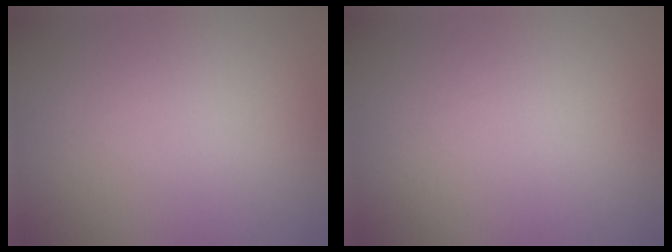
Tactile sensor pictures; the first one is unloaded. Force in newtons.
{"total": 0.0}